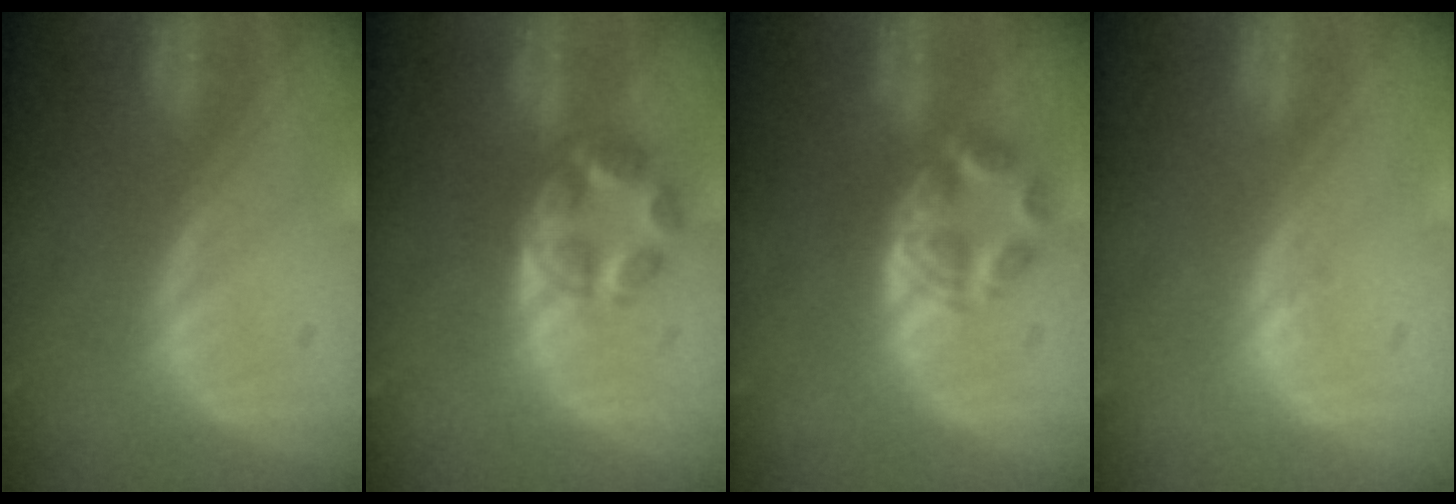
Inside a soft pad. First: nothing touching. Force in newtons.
{"total": 5.9, "press": 5.3, "slide": 2.5}
{"total": 5.9, "press": 5.0, "slide": 3.1}
{"total": 0.7, "press": 0.6, "slide": 0.3}